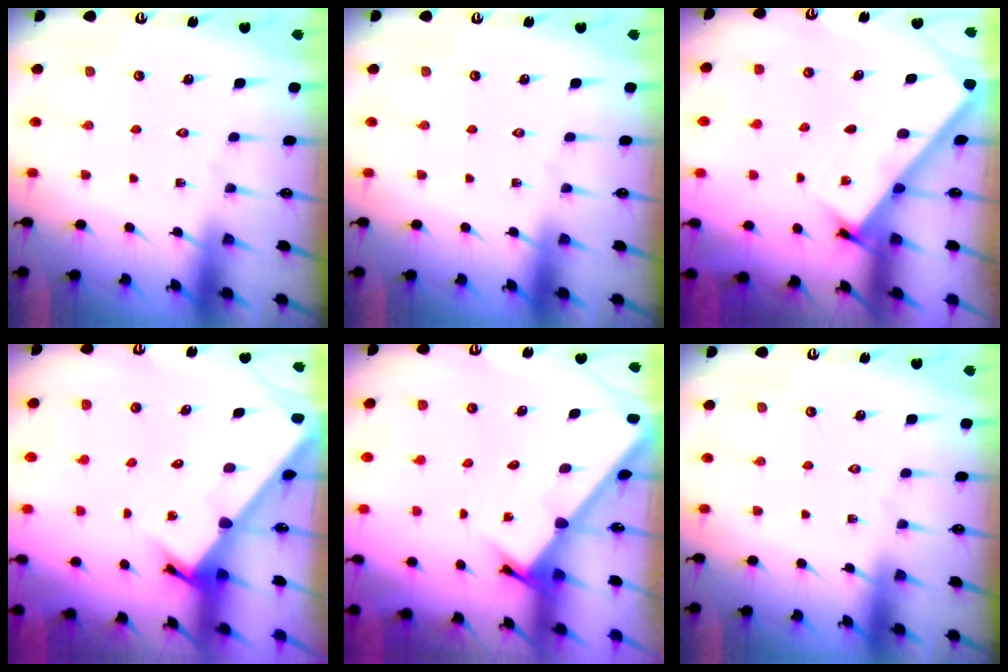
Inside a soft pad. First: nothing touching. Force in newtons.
{"total": 0.0}
{"total": 2.6, "press": 2.6, "slide": 0.3}
{"total": 2.8, "press": 2.8, "slide": 0.3}
{"total": 2.0, "press": 2.0, "slide": 0.2}
{"total": 0.0}